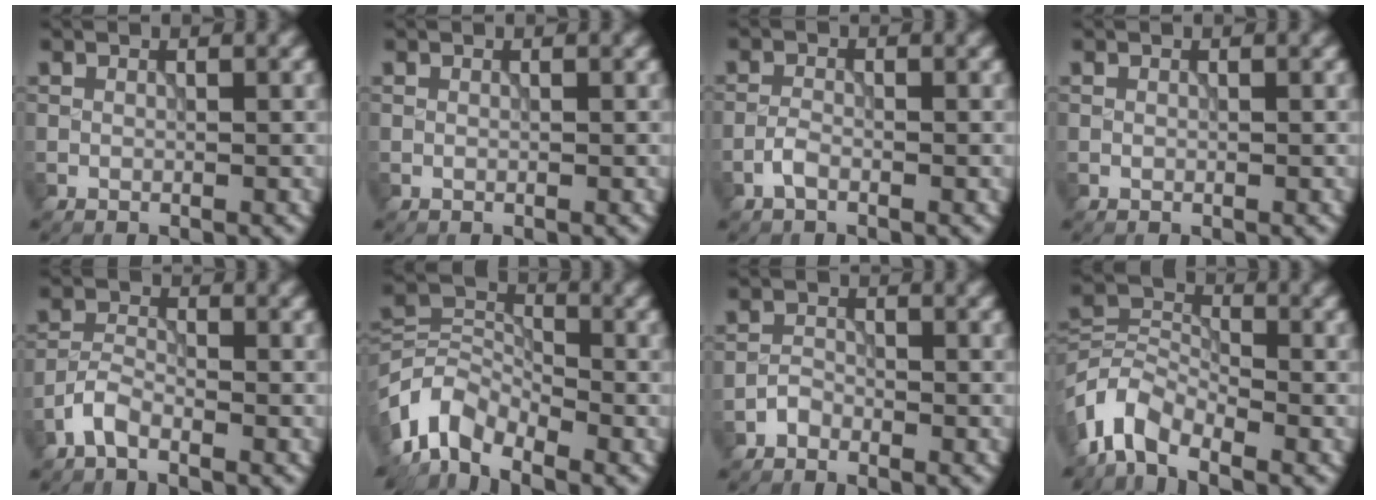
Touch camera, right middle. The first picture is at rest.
{"total": 0.0}
{"total": 1.3, "force": [-0.9, 0.4, 0.8], "torque": [-0.020, 0.003, -0.022]}
{"total": 0.0}
{"total": 2.2, "force": [-1.7, 0.8, 1.2], "torque": [-0.025, 0.005, -0.042]}
{"total": 5.9, "force": [-3.9, 3.3, 3.1], "torque": [-0.058, 0.002, -0.092]}
{"total": 1.2, "force": [-1.0, 0.6, 0.3], "torque": [-0.002, 0.005, -0.024]}
{"total": 5.0, "force": [-3.3, 2.5, 2.6], "torque": [-0.053, 0.002, -0.082]}